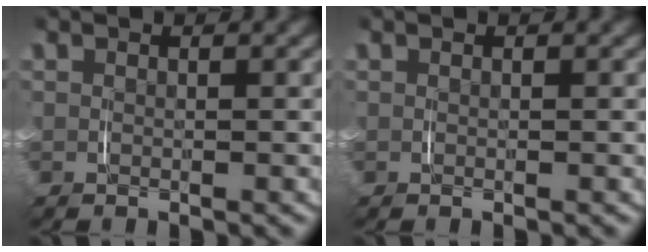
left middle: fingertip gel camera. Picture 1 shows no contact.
{"total": 0.0}